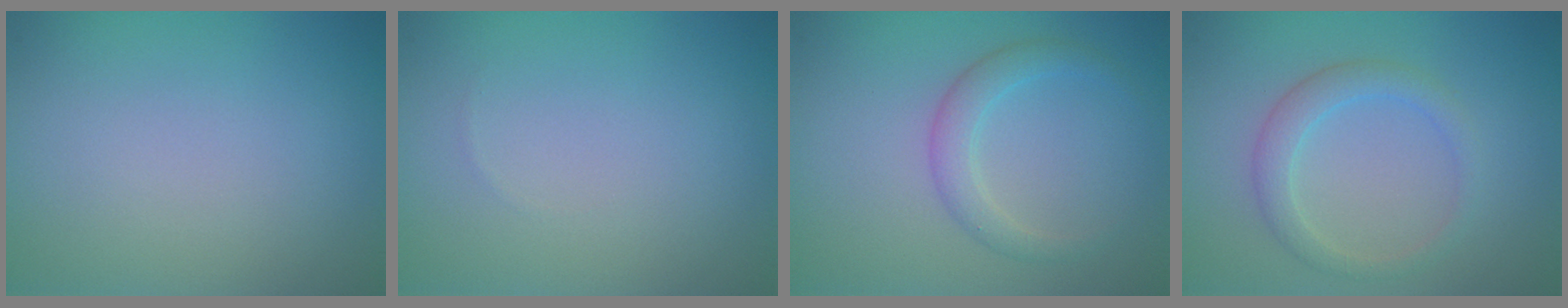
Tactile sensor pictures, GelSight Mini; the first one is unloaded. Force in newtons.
{"total": 0.0}
{"total": 2.2, "press": 2.2, "slide": 0.1}
{"total": 2.4, "press": 2.4, "slide": 0.1}